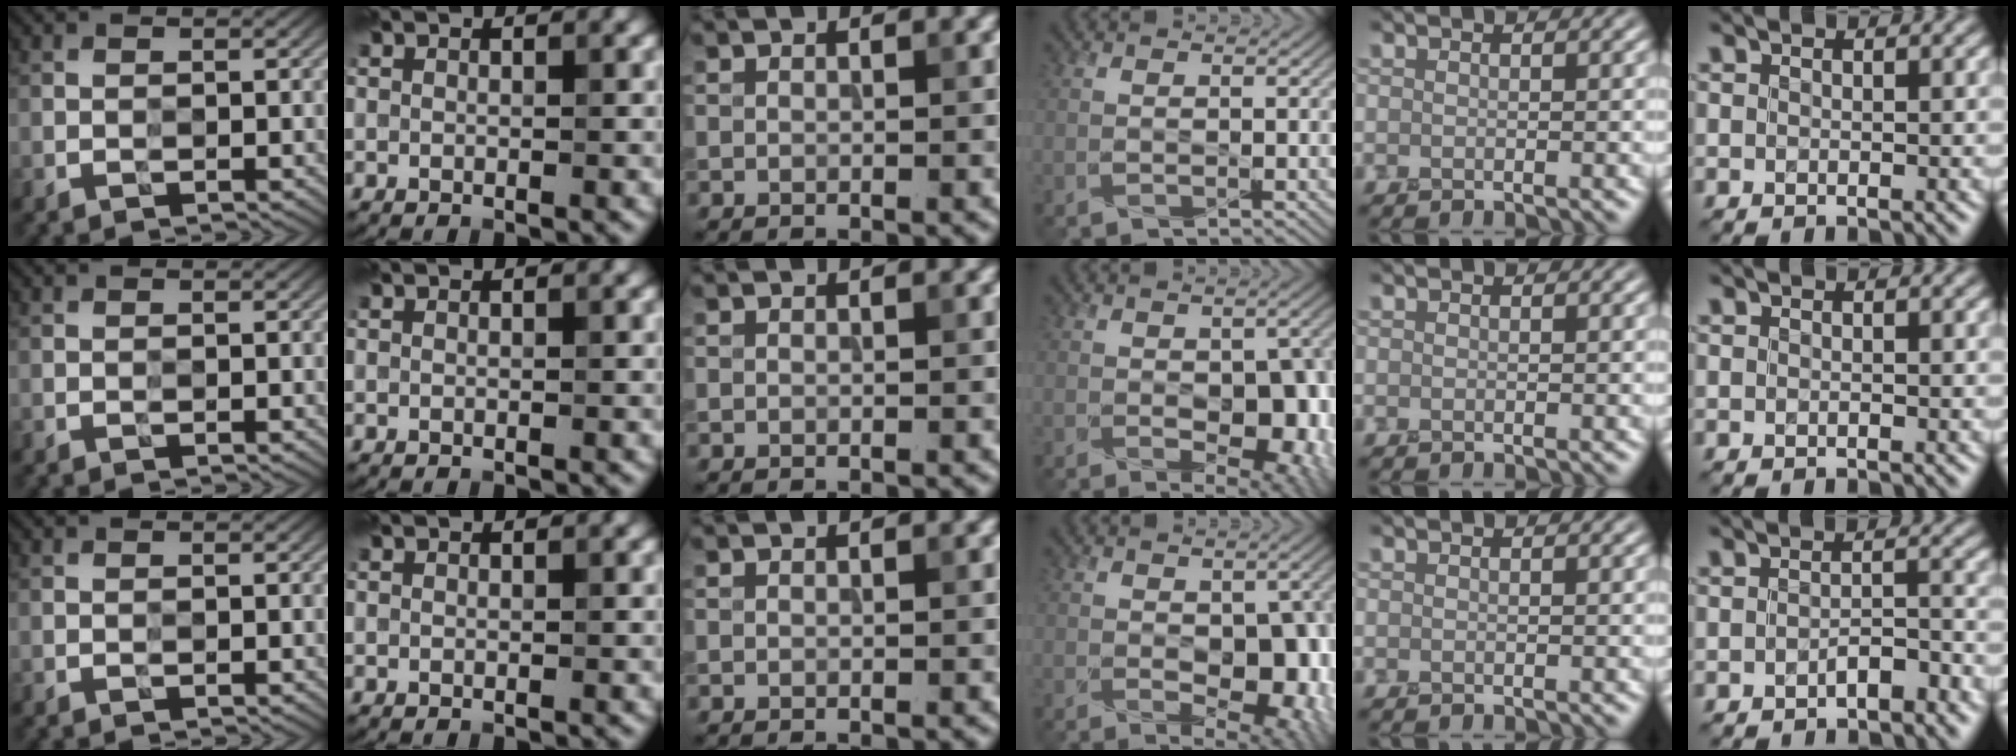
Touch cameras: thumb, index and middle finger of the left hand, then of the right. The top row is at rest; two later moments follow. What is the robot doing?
{"motion": "twist", "object": "kettle"}